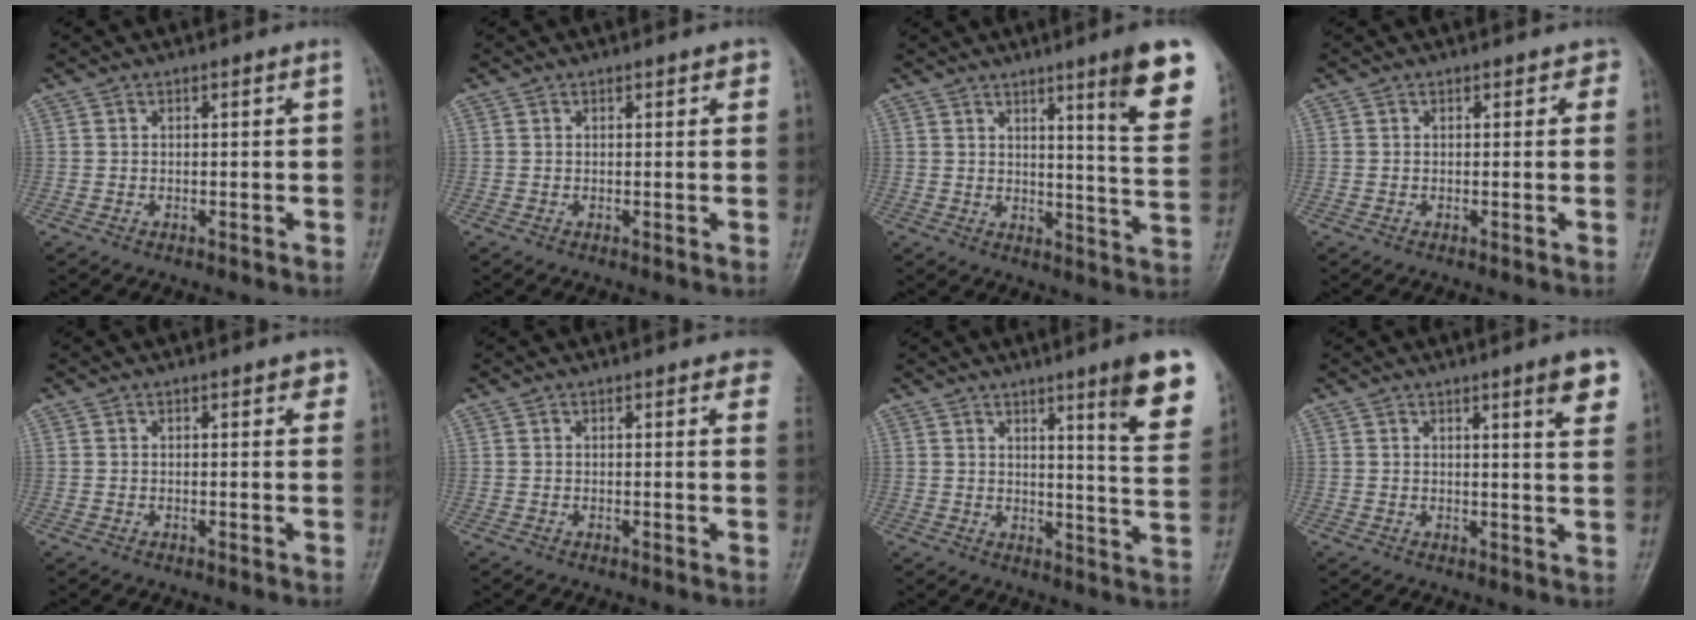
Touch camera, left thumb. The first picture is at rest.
{"total": 1.8, "force": [1.0, 0.9, 1.1], "torque": [0.000, -0.001, 0.008]}
{"total": 14.2, "force": [7.8, 1.2, 11.8], "torque": [-0.131, -0.046, 0.104]}
{"total": 1.6, "force": [0.8, 1.2, 0.6], "torque": [0.019, 0.001, 0.000]}
{"total": 2.8, "force": [1.6, 1.2, 1.9], "torque": [-0.005, -0.002, 0.012]}
{"total": 5.4, "force": [3.7, 1.8, 3.5], "torque": [-0.016, -0.004, 0.030]}
{"total": 13.4, "force": [7.6, 1.2, 11.0], "torque": [-0.121, -0.046, 0.099]}
{"total": 7.8, "force": [4.6, 0.6, 6.3], "torque": [-0.074, -0.025, 0.057]}